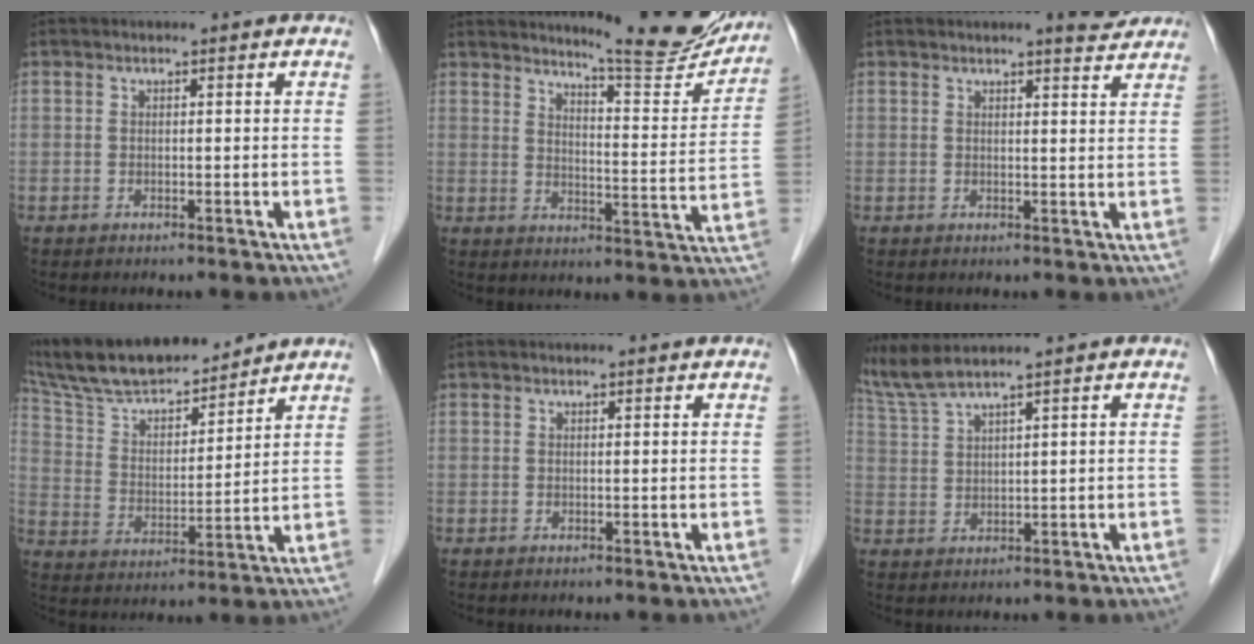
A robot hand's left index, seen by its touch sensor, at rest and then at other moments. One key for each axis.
{"total": 14.2, "fx": 13.5, "fy": 0.7, "fz": 4.4, "tx": -0.057, "ty": -0.059, "tz": 0.167}
{"total": 3.8, "fx": 3.5, "fy": 0.5, "fz": 1.5, "tx": -0.023, "ty": -0.006, "tz": 0.037}
{"total": 18.0, "fx": 15.7, "fy": 3.6, "fz": 8.0, "tx": -0.147, "ty": 0.017, "tz": 0.283}
{"total": 1.0, "fx": 0.9, "fy": 0.1, "fz": 0.3, "tx": -0.007, "ty": 0.008, "tz": 0.014}
{"total": 5.3, "fx": 4.5, "fy": -1.3, "fz": 2.4, "tx": -0.066, "ty": 0.009, "tz": 0.104}